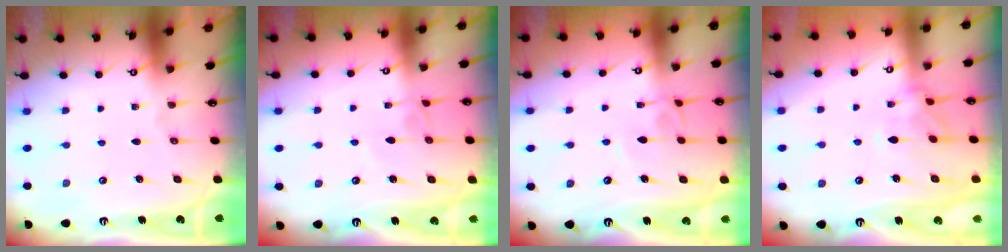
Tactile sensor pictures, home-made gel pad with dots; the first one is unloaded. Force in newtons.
{"total": 1.6, "press": 1.6, "slide": 0.1}
{"total": 2.4, "press": 2.4, "slide": 0.4}
{"total": 1.8, "press": 1.5, "slide": 1.0}